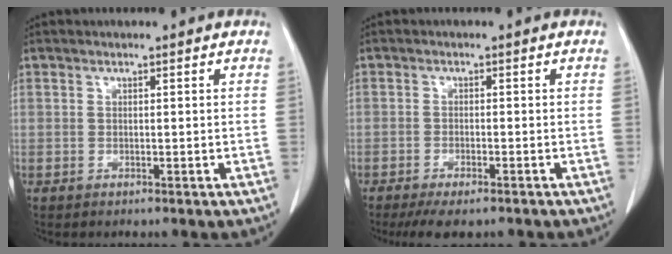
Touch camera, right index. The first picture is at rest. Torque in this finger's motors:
{"motor_torque": [0.58, -0.50, 0.28, 0.07]}